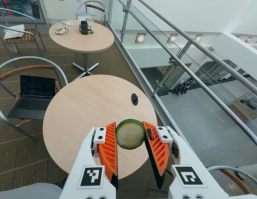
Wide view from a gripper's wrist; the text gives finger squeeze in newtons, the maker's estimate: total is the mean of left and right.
{"total": 8.3, "left": 8.4, "right": 8.3}